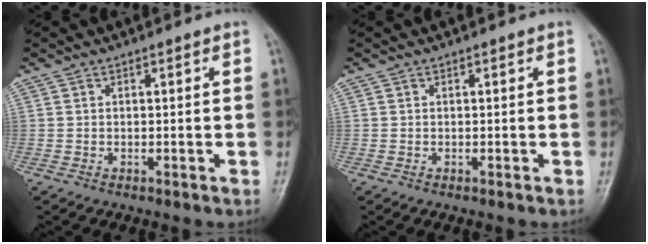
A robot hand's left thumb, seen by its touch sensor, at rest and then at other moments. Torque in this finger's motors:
{"motor_torque": [0.00, 0.00, -0.02, -0.02, -0.01]}